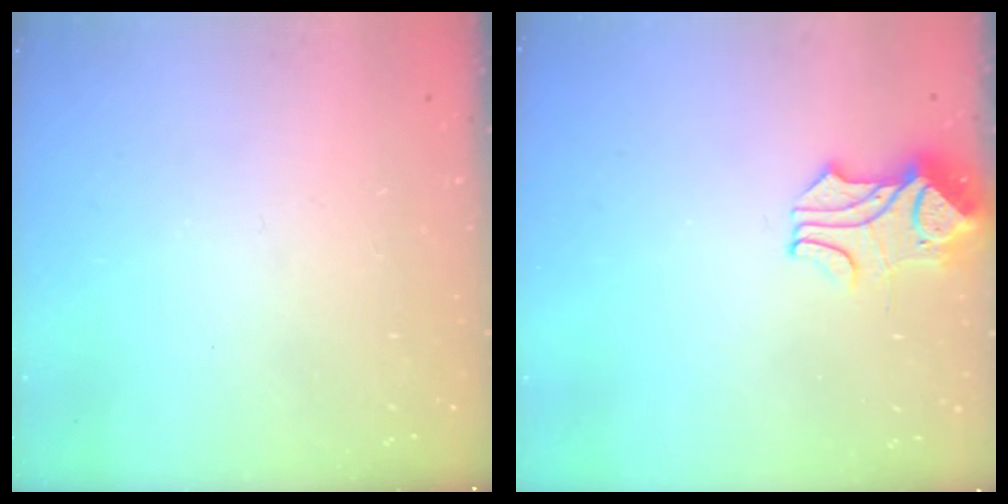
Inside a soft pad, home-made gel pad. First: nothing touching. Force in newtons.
{"total": 1.7, "press": 1.3, "slide": 1.0}